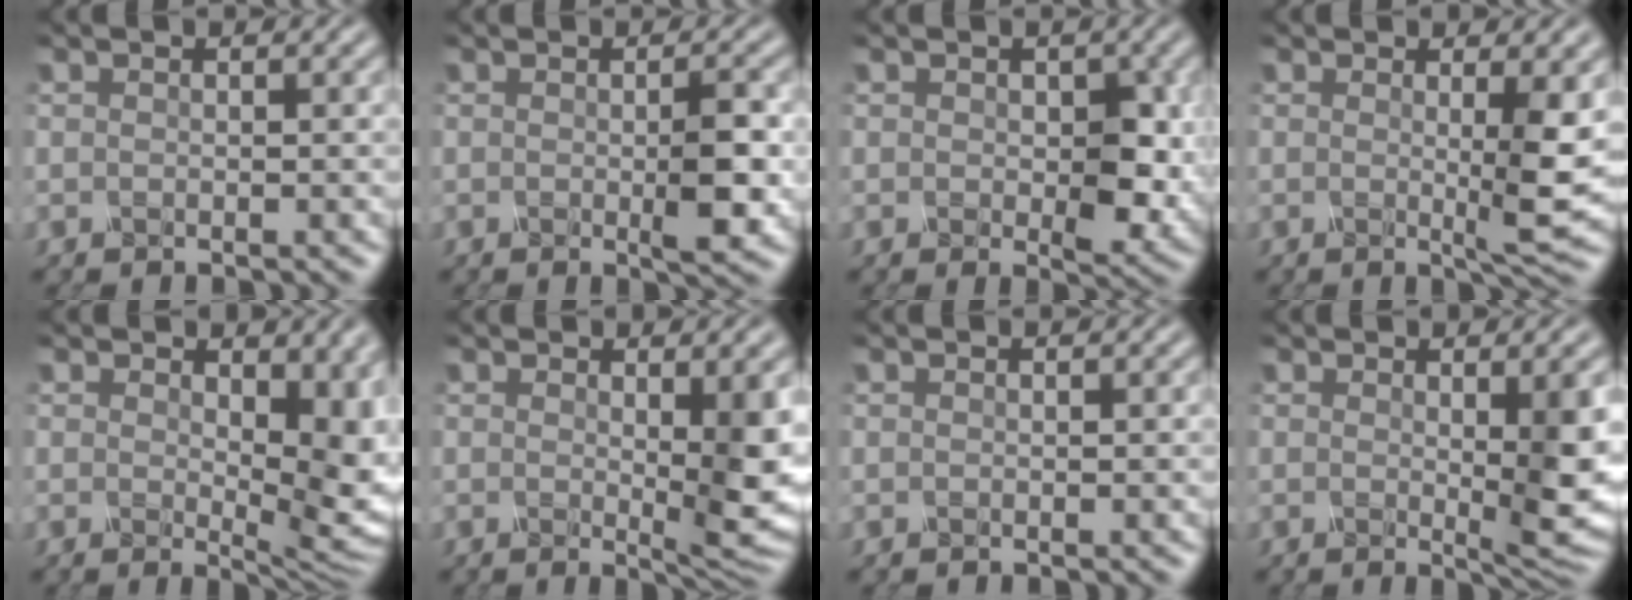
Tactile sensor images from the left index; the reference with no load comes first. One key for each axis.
{"total": 3.0, "fx": -0.5, "fy": 0.4, "fz": 2.9, "tx": -0.060, "ty": -0.001, "tz": -0.005}
{"total": 4.1, "fx": -0.5, "fy": 2.1, "fz": 3.4, "tx": -0.058, "ty": -0.003, "tz": -0.002}
{"total": 4.6, "fx": 0.1, "fy": 0.5, "fz": 4.6, "tx": -0.080, "ty": -0.006, "tz": 0.008}
{"total": 10.5, "fx": 0.4, "fy": 6.0, "fz": 8.6, "tx": -0.097, "ty": -0.006, "tz": 0.020}
{"total": 6.2, "fx": 0.1, "fy": 1.6, "fz": 6.0, "tx": -0.103, "ty": -0.010, "tz": 0.011}
{"total": 0.0}
{"total": 5.5, "fx": -0.1, "fy": 1.1, "fz": 5.4, "tx": -0.087, "ty": -0.011, "tz": 0.008}